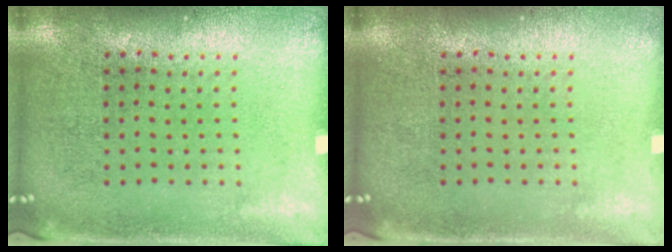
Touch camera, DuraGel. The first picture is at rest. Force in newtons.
{"total": 0.0}